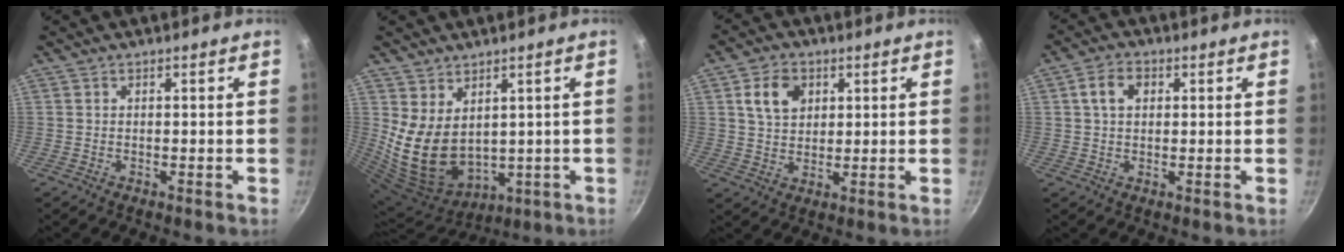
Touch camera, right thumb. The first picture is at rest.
{"total": 12.3, "force": [3.1, 8.5, 8.3], "torque": [-0.137, -0.040, 0.086]}
{"total": 7.5, "force": [2.7, 5.6, 4.3], "torque": [-0.058, -0.001, 0.046]}
{"total": 4.9, "force": [1.3, 3.5, 3.3], "torque": [-0.048, 0.007, 0.018]}